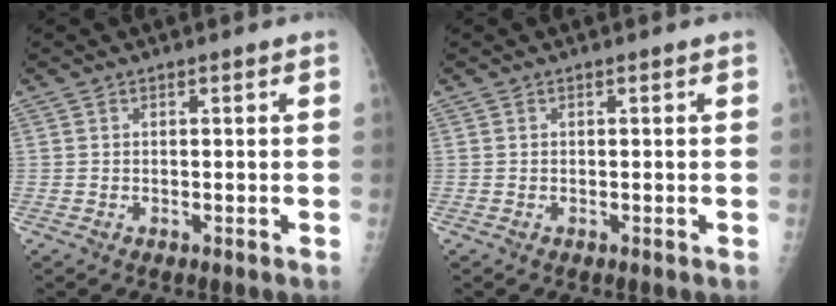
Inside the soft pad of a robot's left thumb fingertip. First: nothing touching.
{"total": 0.0}